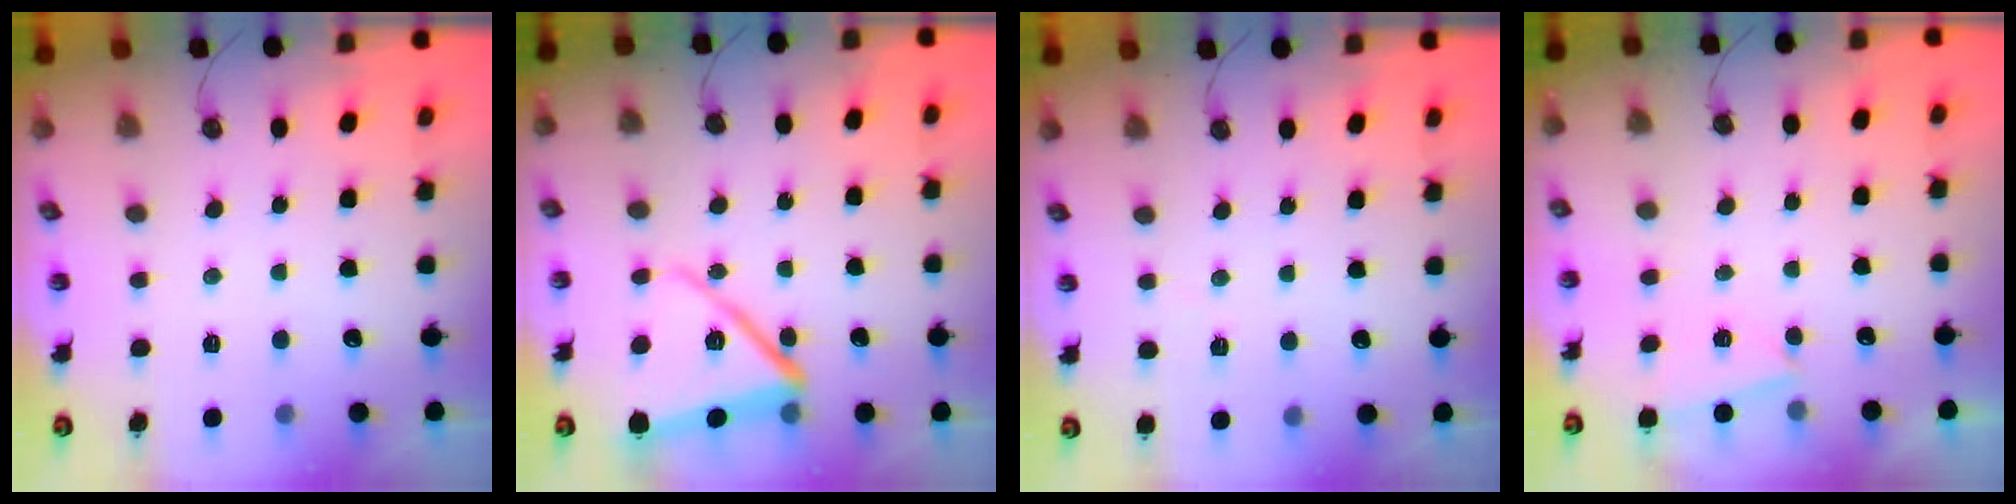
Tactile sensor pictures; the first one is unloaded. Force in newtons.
{"total": 15.4, "press": 12.5, "slide": 9.1}
{"total": 1.8, "press": 1.7, "slide": 0.6}
{"total": 2.5, "press": 1.6, "slide": 1.9}